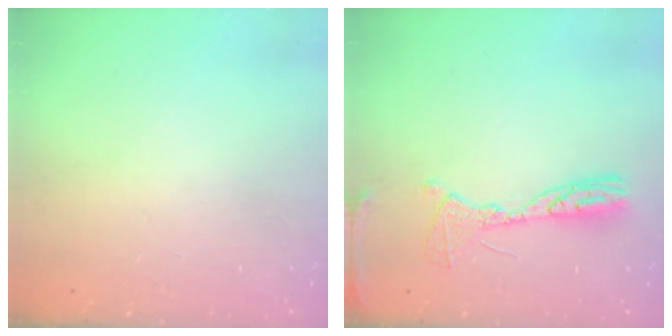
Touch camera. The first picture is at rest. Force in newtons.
{"total": 12.0, "press": 11.9, "slide": 1.1}